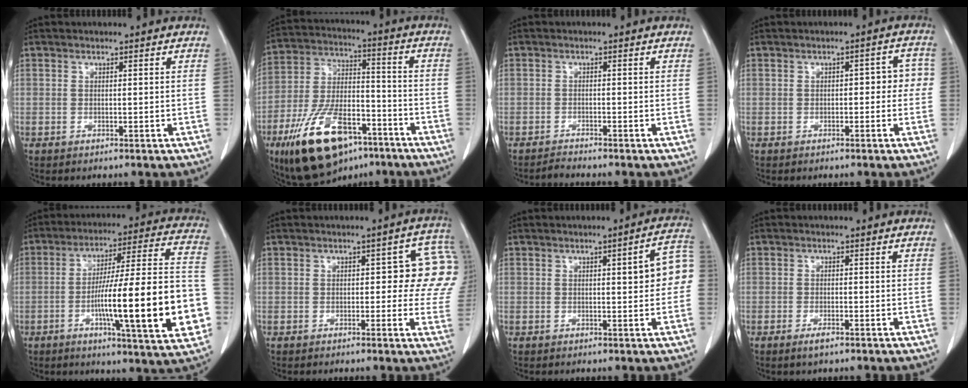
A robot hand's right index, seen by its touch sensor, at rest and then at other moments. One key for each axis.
{"total": 18.8, "fx": -11.1, "fy": 8.5, "fz": 12.5, "tx": -0.248, "ty": 0.002, "tz": -0.189}
{"total": 1.6, "fx": -1.5, "fy": -0.6, "fz": -0.1, "tx": -0.001, "ty": -0.010, "tz": -0.029}
{"total": 3.7, "fx": -0.3, "fy": 2.0, "fz": 3.1, "tx": -0.027, "ty": 0.027, "tz": -0.005}
{"total": 23.0, "fx": -5.6, "fy": 1.8, "fz": 22.3, "tx": -0.290, "ty": 0.009, "tz": -0.081}
{"total": 9.0, "fx": 1.3, "fy": 4.3, "fz": 7.9, "tx": -0.070, "ty": 0.022, "tz": 0.010}
{"total": 6.2, "fx": 0.5, "fy": 1.5, "fz": 6.0, "tx": -0.068, "ty": 0.021, "tz": 0.004}
{"total": 1.7, "fx": -1.2, "fy": 0.5, "fz": 1.2, "tx": -0.025, "ty": -0.002, "tz": -0.019}